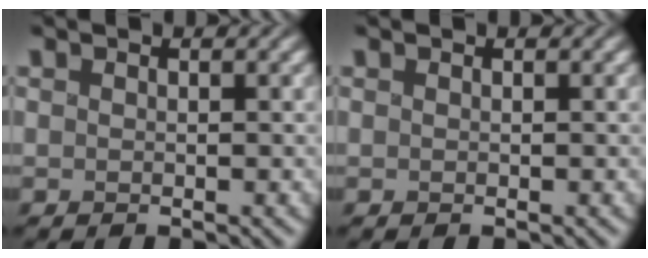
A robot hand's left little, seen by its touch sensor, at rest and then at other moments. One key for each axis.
{"total": 0.0}